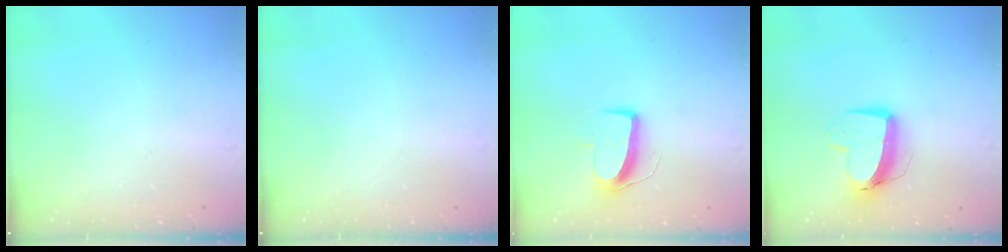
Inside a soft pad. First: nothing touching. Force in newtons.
{"total": 0.0}
{"total": 9.8, "press": 9.8, "slide": 0.4}
{"total": 11.6, "press": 11.5, "slide": 1.3}